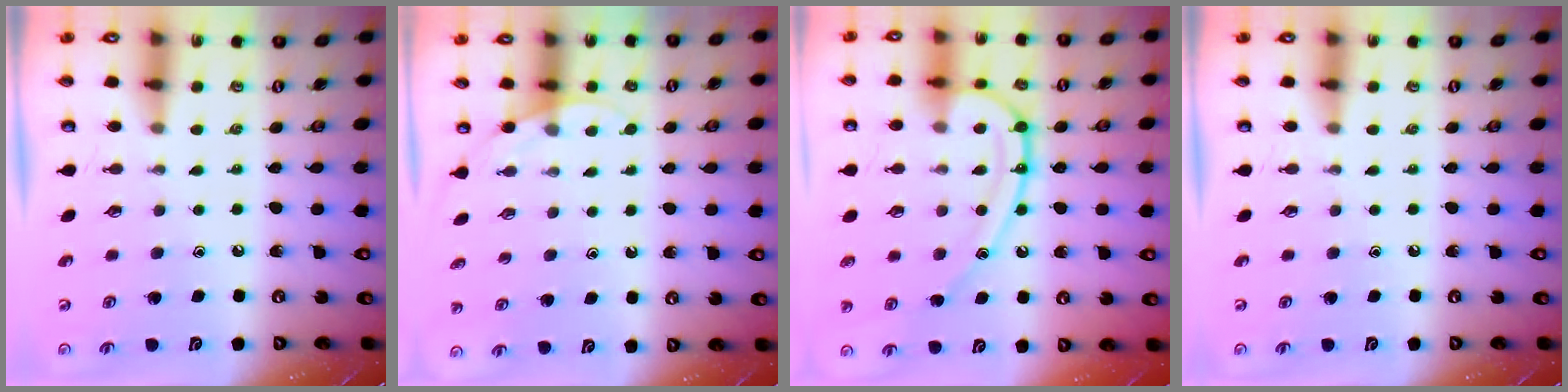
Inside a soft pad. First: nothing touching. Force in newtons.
{"total": 4.6, "press": 4.5, "slide": 0.4}
{"total": 15.7, "press": 15.7, "slide": 1.4}
{"total": 0.0}